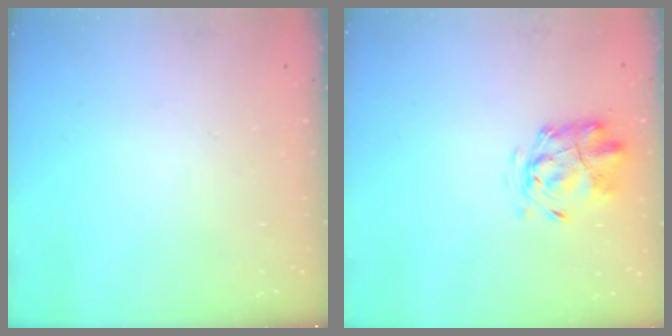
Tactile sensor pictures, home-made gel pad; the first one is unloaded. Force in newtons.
{"total": 2.4, "press": 2.3, "slide": 0.5}